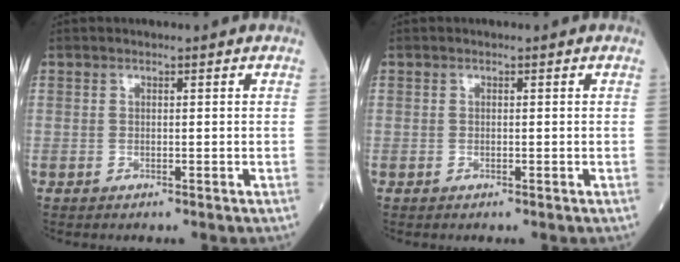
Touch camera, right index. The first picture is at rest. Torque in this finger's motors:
{"motor_torque": [-0.02, -0.04, -0.04, 0.00]}